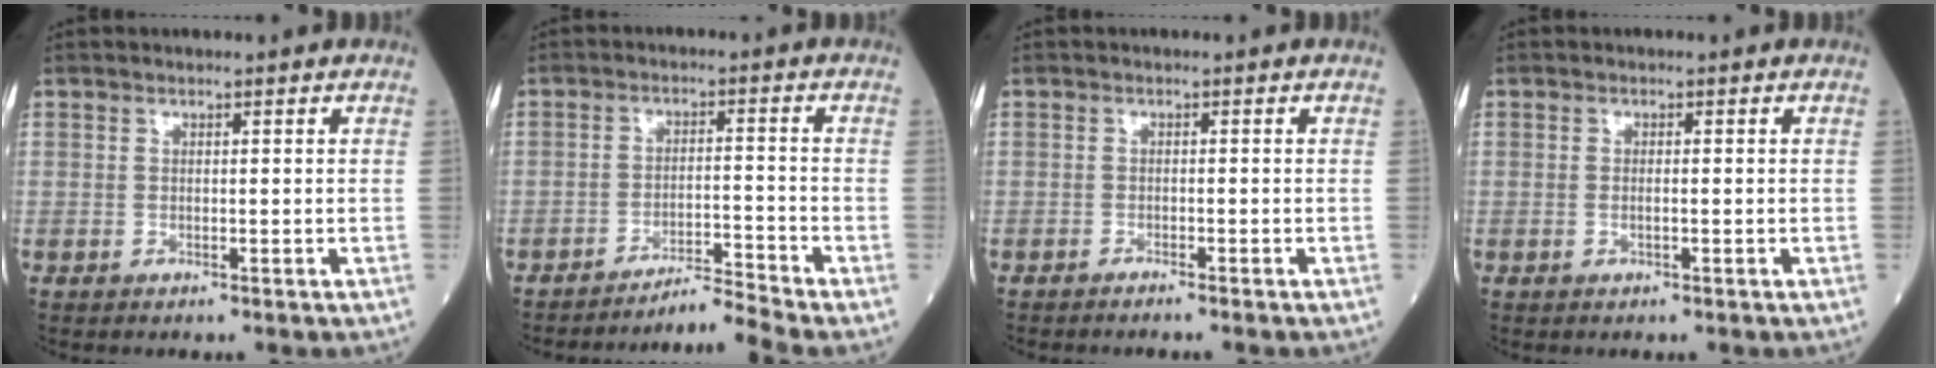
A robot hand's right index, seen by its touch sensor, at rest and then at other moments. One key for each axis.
{"total": 5.3, "fx": -4.6, "fy": -2.7, "fz": -0.2, "tx": -0.003, "ty": -0.008, "tz": -0.076}
{"total": 1.8, "fx": -1.6, "fy": -0.3, "fz": 0.8, "tx": -0.013, "ty": 0.002, "tz": -0.021}
{"total": 0.9, "fx": -0.3, "fy": 0.2, "fz": 0.9, "tx": -0.022, "ty": -0.001, "tz": -0.004}